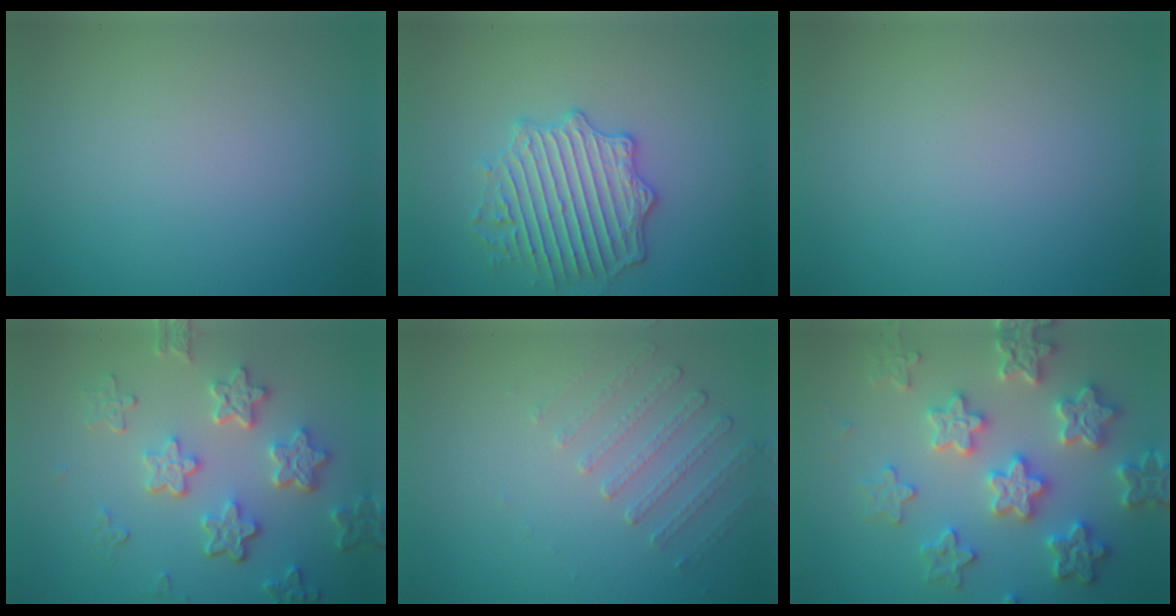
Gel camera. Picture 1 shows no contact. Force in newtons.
{"total": 4.0, "press": 4.0, "slide": 0.2}
{"total": 0.0}
{"total": 5.2, "press": 4.1, "slide": 3.2}
{"total": 1.7, "press": 1.2, "slide": 1.2}
{"total": 6.1, "press": 6.0, "slide": 1.3}